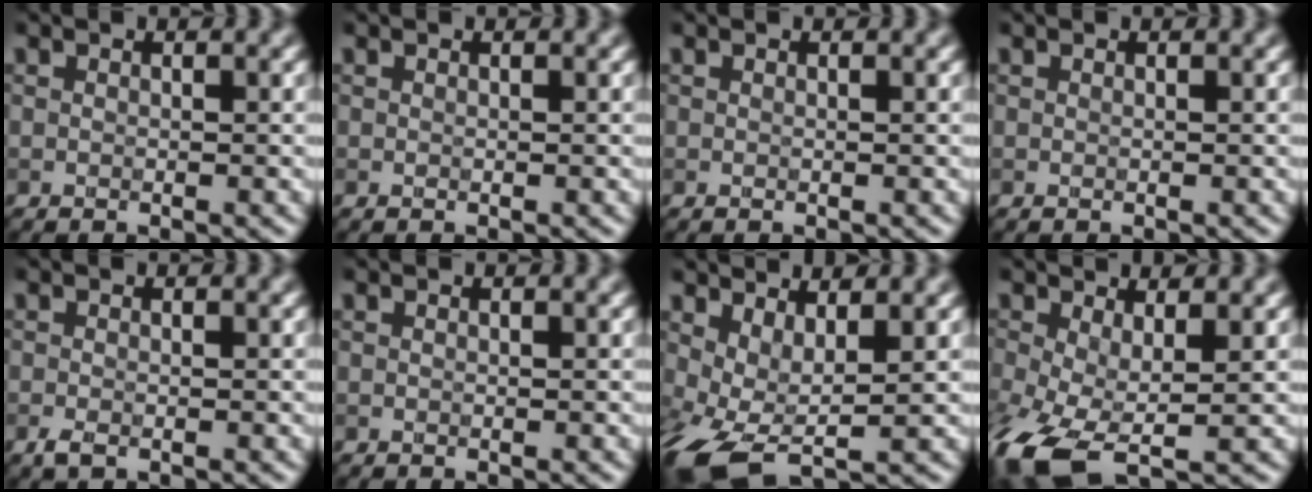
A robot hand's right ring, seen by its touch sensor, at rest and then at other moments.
{"total": 0.0}
{"total": 0.0}
{"total": 0.0}
{"total": 1.1, "force": [-0.6, 0.4, 0.8], "torque": [-0.018, -0.003, -0.012]}
{"total": 0.0}
{"total": 5.9, "force": [0.1, 2.6, 5.2], "torque": [-0.112, -0.013, 0.004]}
{"total": 6.7, "force": [-2.3, 3.1, 5.5], "torque": [-0.132, -0.022, -0.045]}